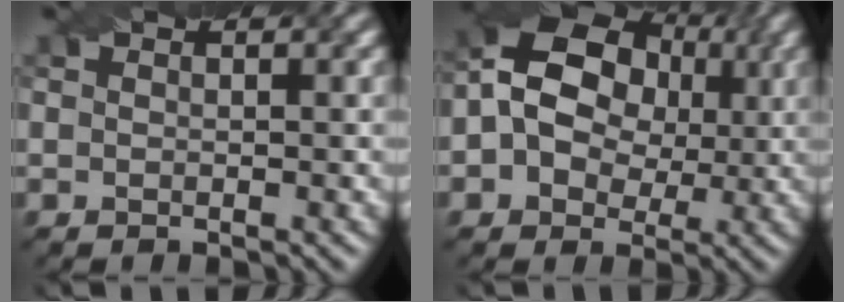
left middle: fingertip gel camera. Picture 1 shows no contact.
{"total": 12.4, "force": [2.5, 9.9, 7.1], "torque": [-0.148, 0.049, 0.023]}